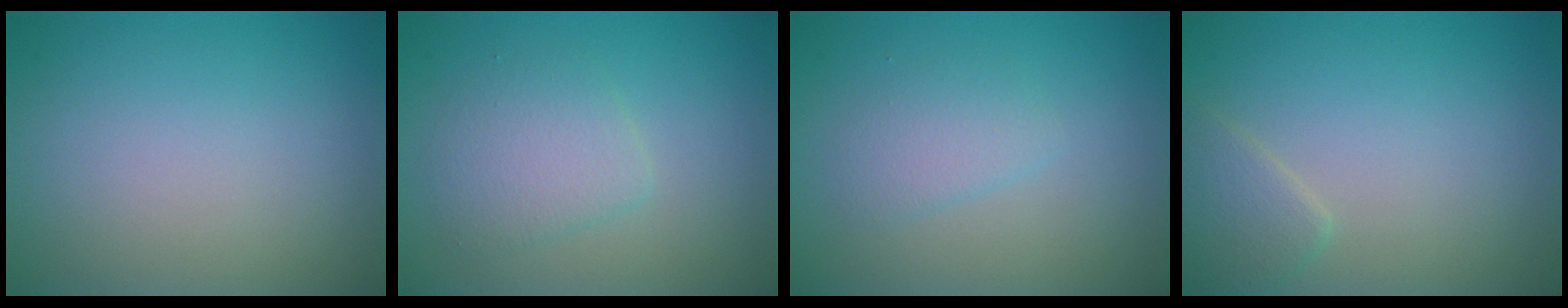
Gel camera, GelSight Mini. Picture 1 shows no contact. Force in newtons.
{"total": 2.8, "press": 2.8, "slide": 0.1}
{"total": 1.8, "press": 1.8, "slide": 0.1}
{"total": 1.9, "press": 1.9, "slide": 0.1}